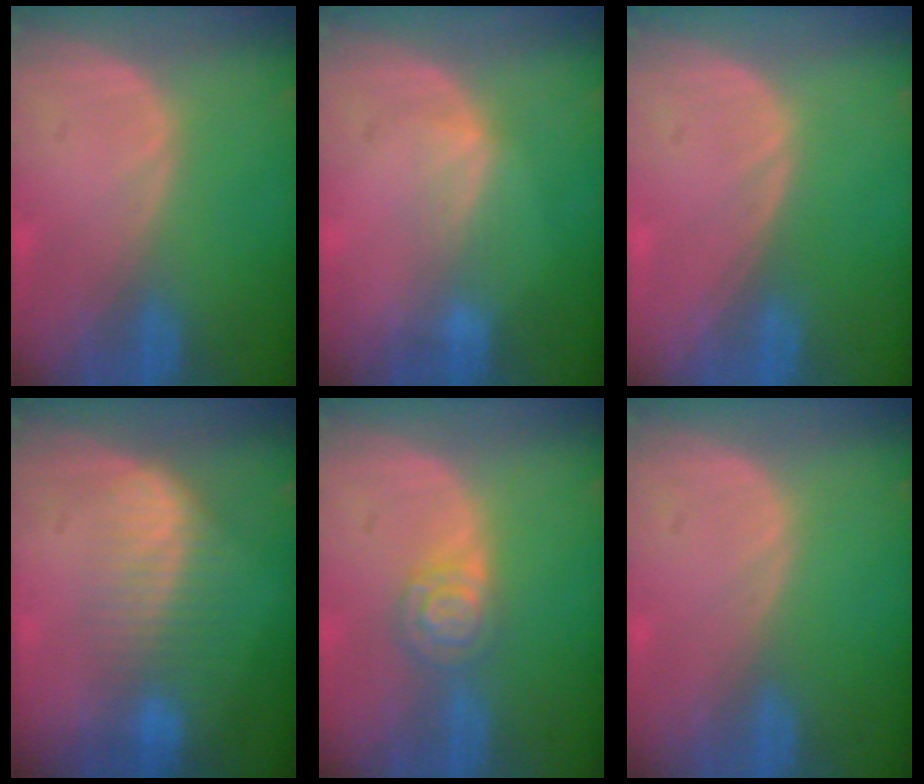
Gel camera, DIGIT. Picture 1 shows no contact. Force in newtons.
{"total": 2.4, "press": 2.4, "slide": 0.4}
{"total": 0.0}
{"total": 7.1, "press": 6.3, "slide": 3.3}
{"total": 4.8, "press": 4.2, "slide": 2.3}
{"total": 0.0}